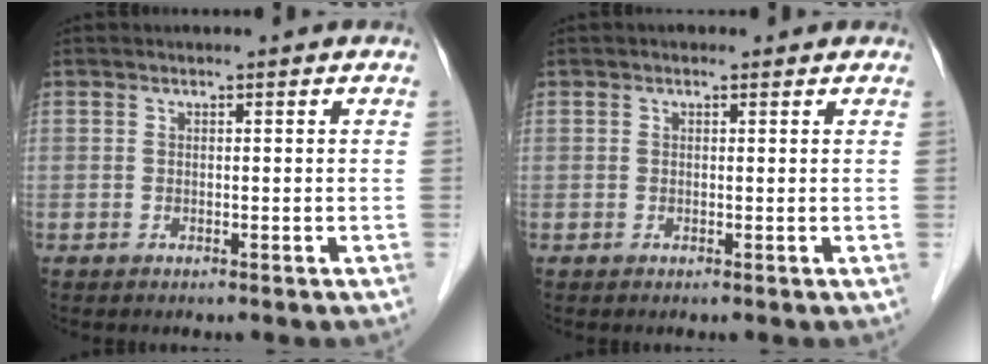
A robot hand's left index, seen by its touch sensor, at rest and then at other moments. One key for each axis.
{"total": 0.6, "fx": 0.3, "fy": 0.5, "fz": 0.2, "tx": -0.006, "ty": 0.004, "tz": 0.000}